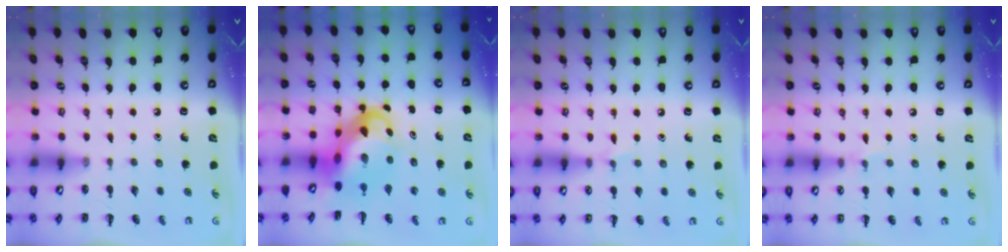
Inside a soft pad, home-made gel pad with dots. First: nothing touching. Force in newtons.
{"total": 7.7, "press": 7.4, "slide": 2.2}
{"total": 3.7, "press": 3.5, "slide": 1.3}
{"total": 4.6, "press": 4.3, "slide": 1.6}